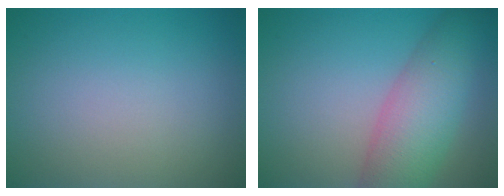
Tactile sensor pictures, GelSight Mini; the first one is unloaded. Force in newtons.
{"total": 6.9, "press": 6.9, "slide": 0.2}